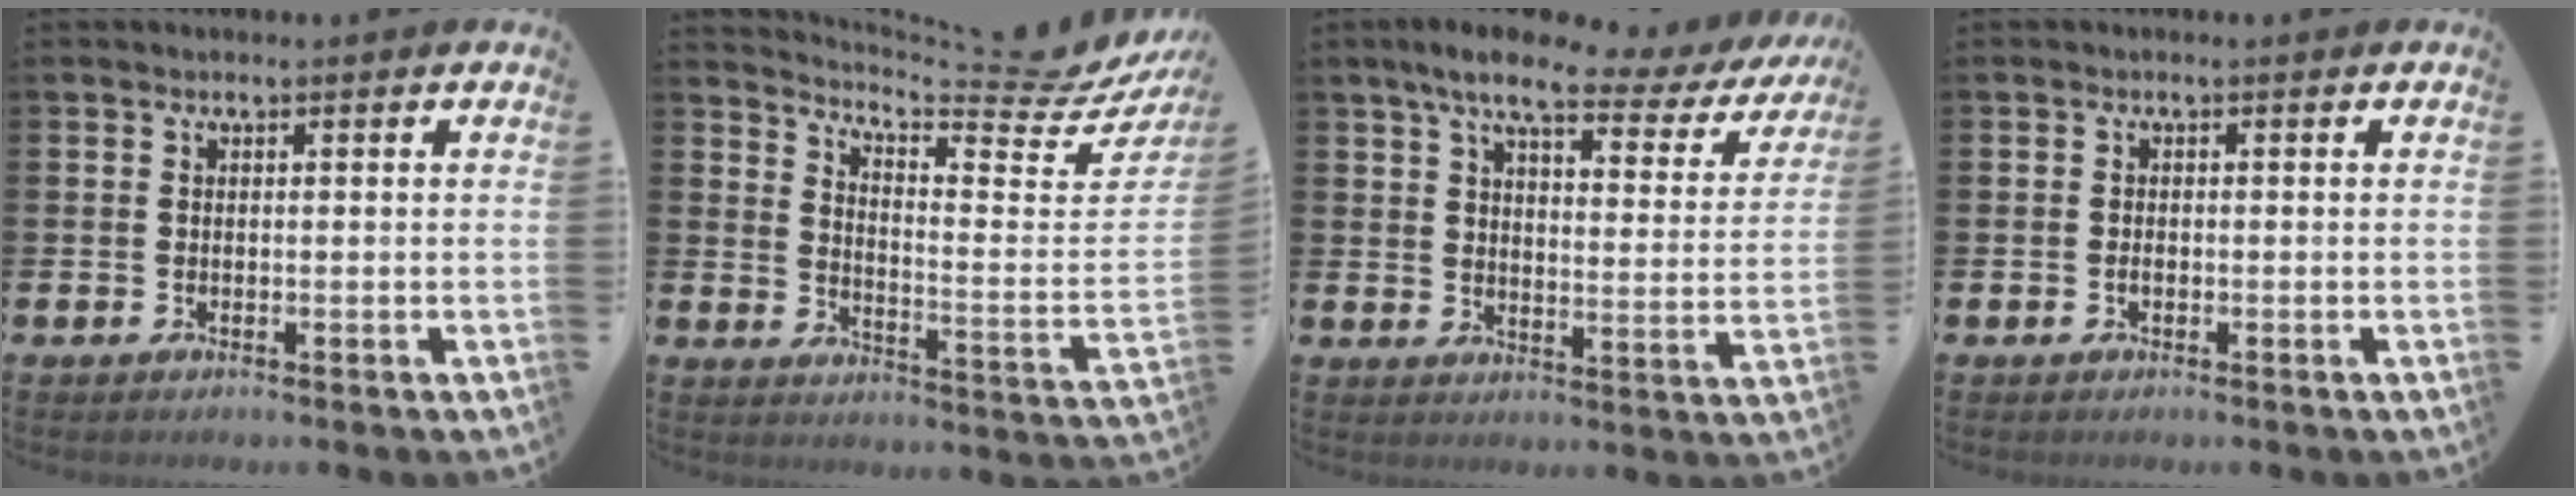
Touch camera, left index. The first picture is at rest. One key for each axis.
{"total": 6.0, "fx": 5.4, "fy": 0.6, "fz": 2.5, "tx": -0.057, "ty": -0.062, "tz": 0.083}
{"total": 7.5, "fx": 5.7, "fy": 2.0, "fz": 4.4, "tx": -0.097, "ty": -0.028, "tz": 0.089}
{"total": 0.7, "fx": -0.3, "fy": 0.4, "fz": 0.5, "tx": -0.013, "ty": 0.002, "tz": -0.005}